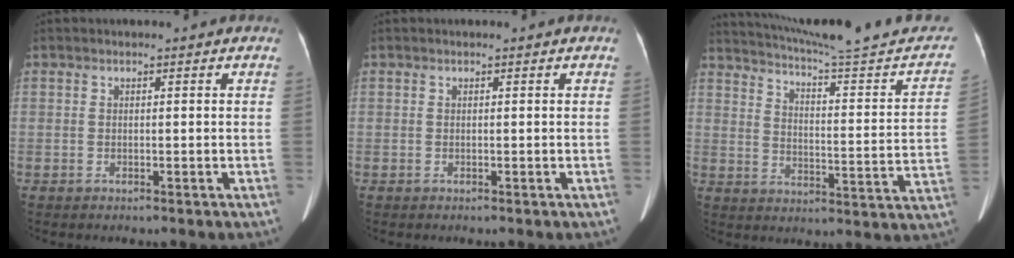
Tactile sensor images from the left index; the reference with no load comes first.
{"total": 0.0}
{"total": 23.7, "force": [21.7, 0.7, 9.5], "torque": [-0.135, -0.050, 0.283]}